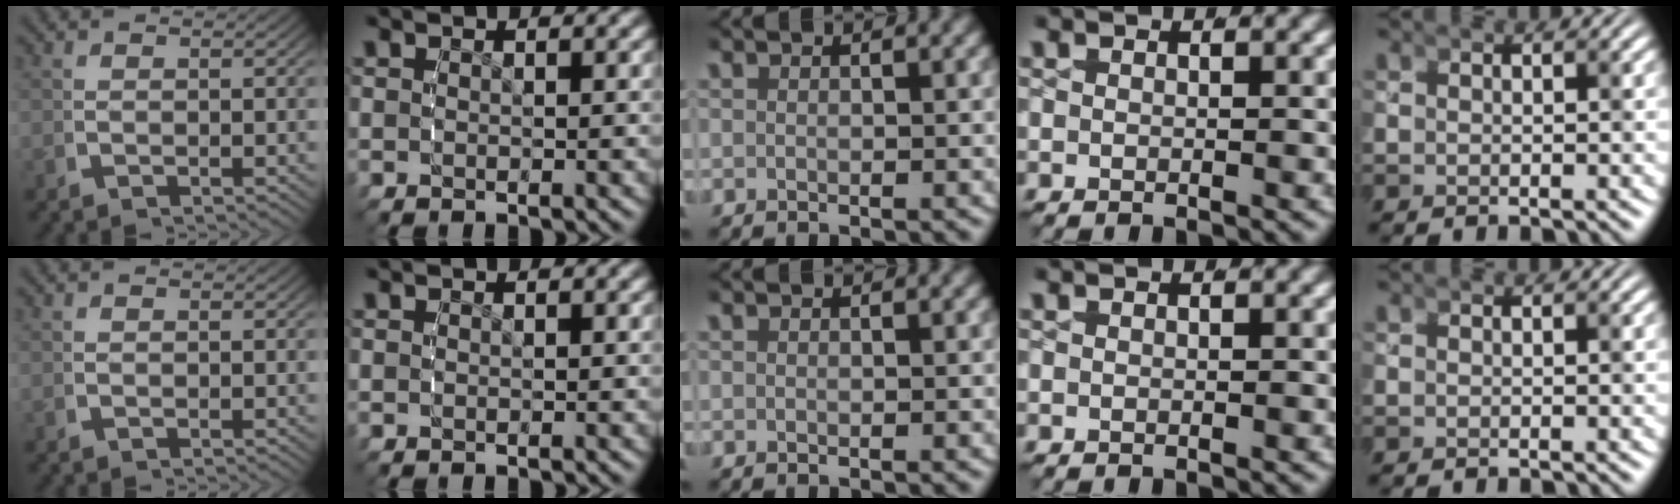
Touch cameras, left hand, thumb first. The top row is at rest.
{}